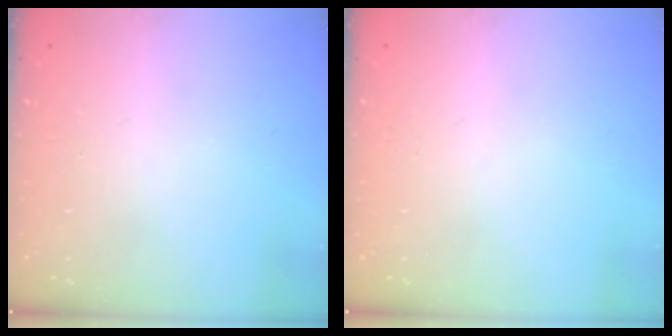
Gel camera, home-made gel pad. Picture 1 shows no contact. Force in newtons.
{"total": 0.0}